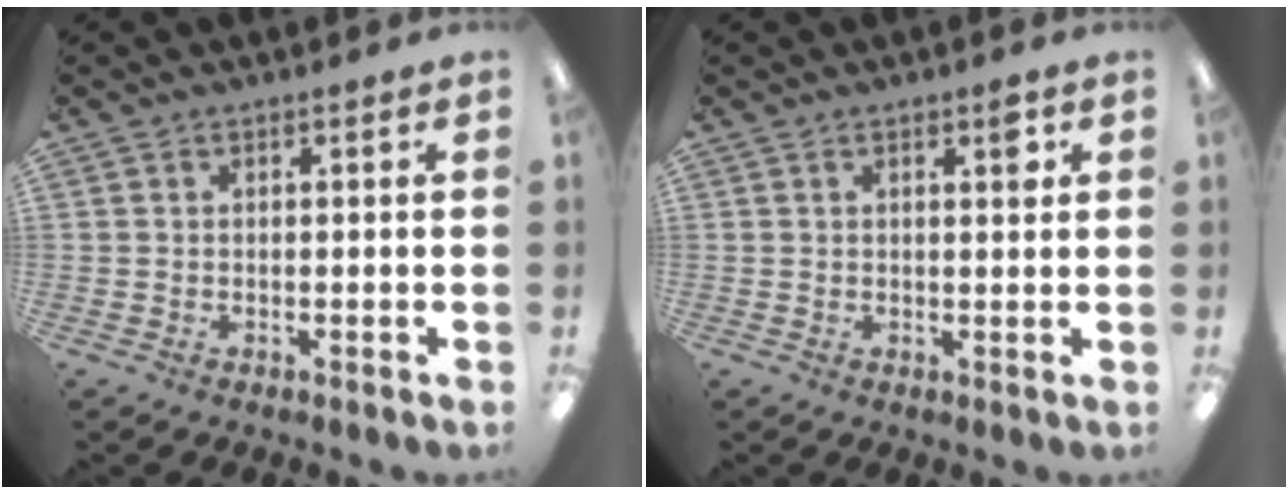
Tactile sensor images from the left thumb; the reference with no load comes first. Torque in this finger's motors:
{"motor_torque": [0.00, -0.09, -0.23, 0.05, 0.00]}